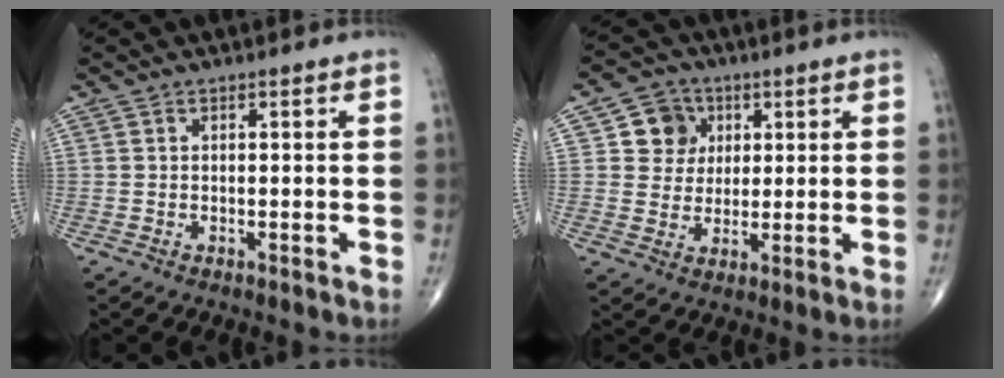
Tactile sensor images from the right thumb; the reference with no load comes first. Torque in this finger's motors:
{"motor_torque": [-0.31, 0.49, 0.33, 0.21, -0.01]}